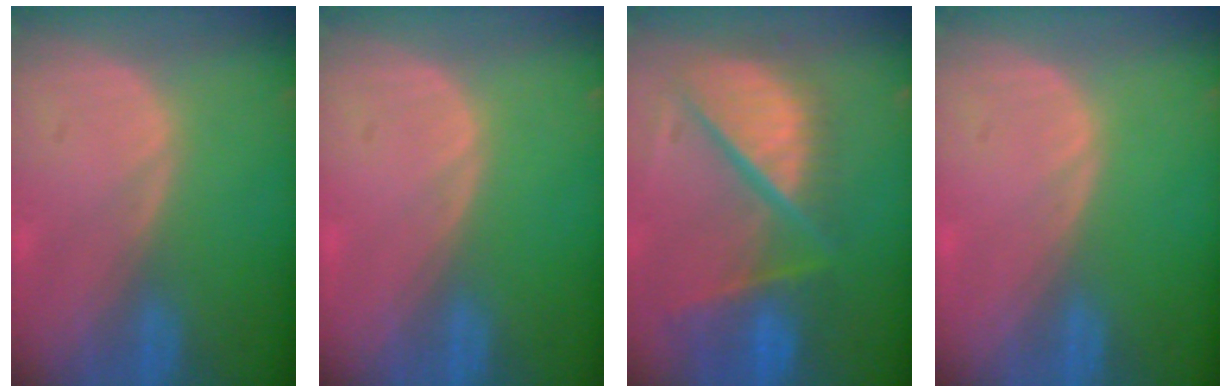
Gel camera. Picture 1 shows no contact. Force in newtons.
{"total": 0.0}
{"total": 12.0, "press": 10.0, "slide": 6.6}
{"total": 0.0}